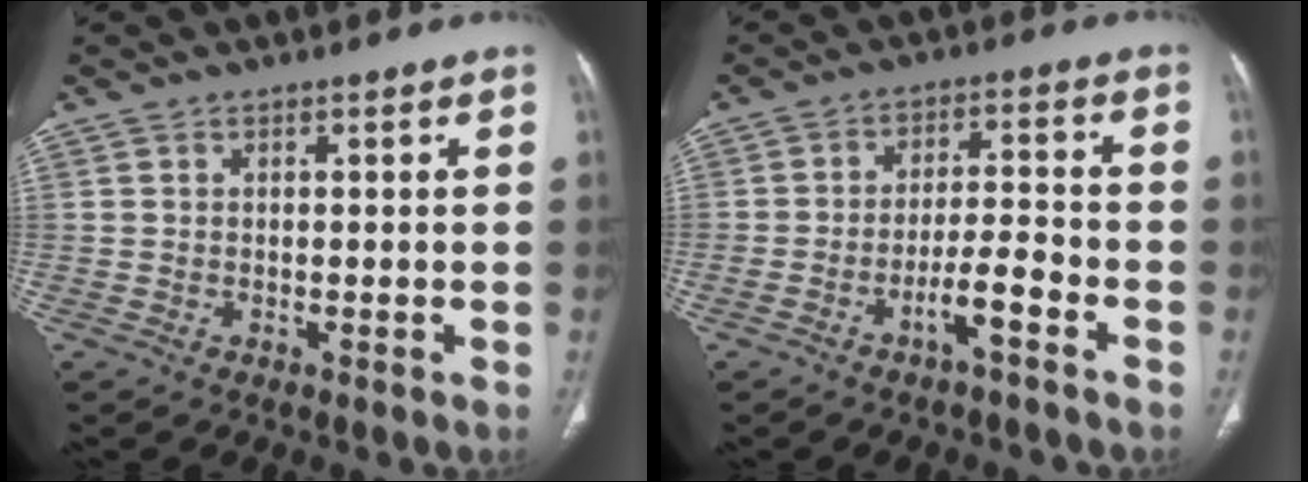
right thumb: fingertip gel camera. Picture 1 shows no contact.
{"total": 6.2, "force": [-3.6, 1.3, 4.8], "torque": [-0.090, 0.035, -0.062]}